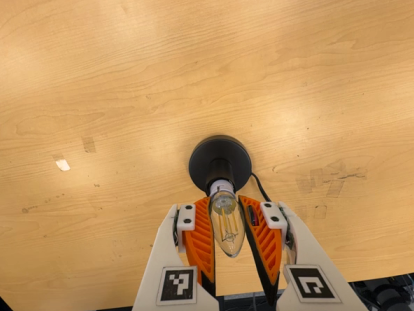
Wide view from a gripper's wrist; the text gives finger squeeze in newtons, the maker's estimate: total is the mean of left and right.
{"total": 15.7, "left": 16.6, "right": 14.9}